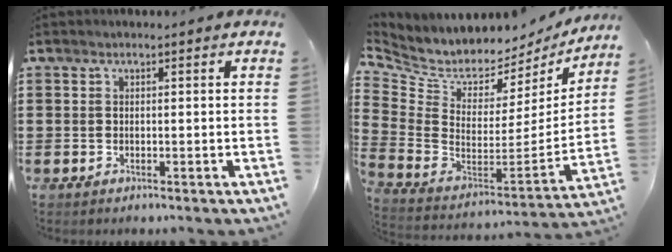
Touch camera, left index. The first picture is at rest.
{"total": 5.6, "force": [4.9, 2.5, 1.1], "torque": [-0.059, -0.053, 0.082]}